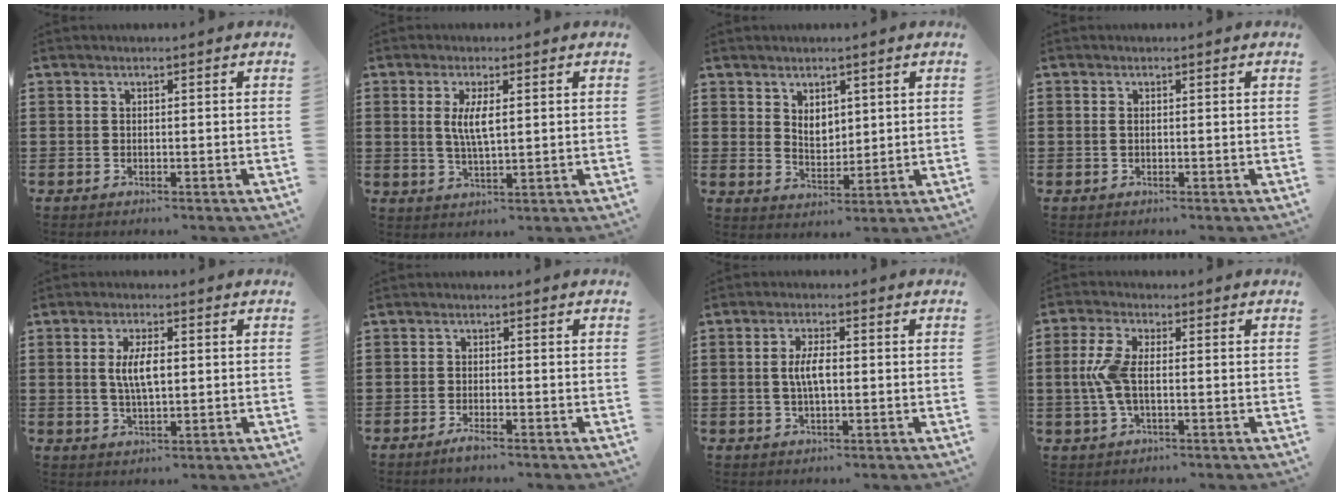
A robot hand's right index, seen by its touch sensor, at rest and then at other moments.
{"total": 4.5, "force": [0.8, 1.1, 4.3], "torque": [-0.086, 0.003, 0.012]}
{"total": 3.4, "force": [2.2, 2.2, 1.3], "torque": [-0.027, 0.003, 0.040]}
{"total": 0.7, "force": [0.1, 0.4, 0.6], "torque": [-0.014, 0.001, 0.001]}
{"total": 5.5, "force": [0.5, 1.9, 5.1], "torque": [-0.108, 0.004, 0.004]}
{"total": 1.5, "force": [-1.2, 0.1, 1.0], "torque": [-0.024, -0.006, -0.023]}
{"total": 4.3, "force": [0.0, 1.4, 4.0], "torque": [-0.083, -0.001, -0.004]}
{"total": 6.1, "force": [-0.2, 2.7, 5.5], "torque": [-0.137, -0.005, -0.013]}